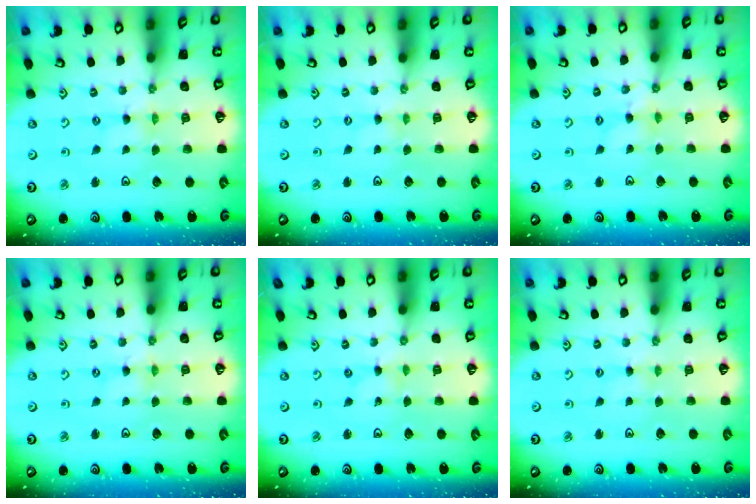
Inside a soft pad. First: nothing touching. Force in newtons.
{"total": 0.0}
{"total": 3.0, "press": 3.0, "slide": 0.4}
{"total": 0.0}
{"total": 0.0}
{"total": 1.8, "press": 1.8, "slide": 0.4}